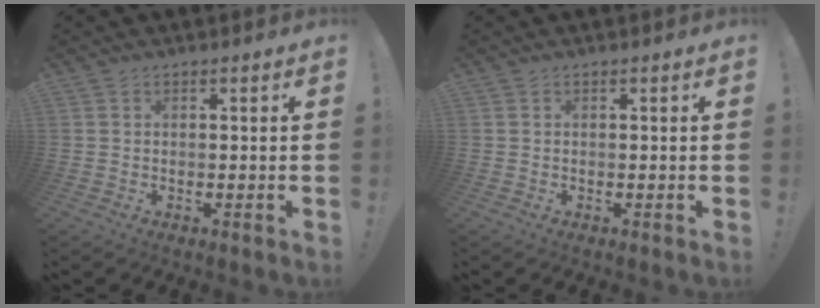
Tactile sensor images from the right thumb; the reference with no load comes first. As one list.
[{"total": 0.0}]